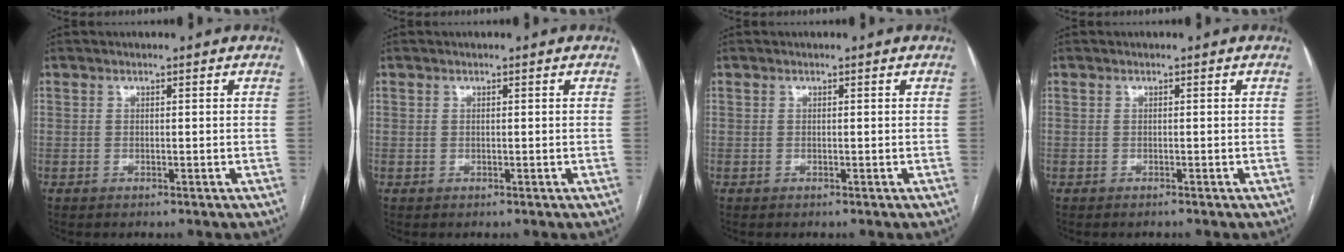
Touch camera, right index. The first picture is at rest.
{"total": 0.0}
{"total": 0.0}
{"total": 0.0}